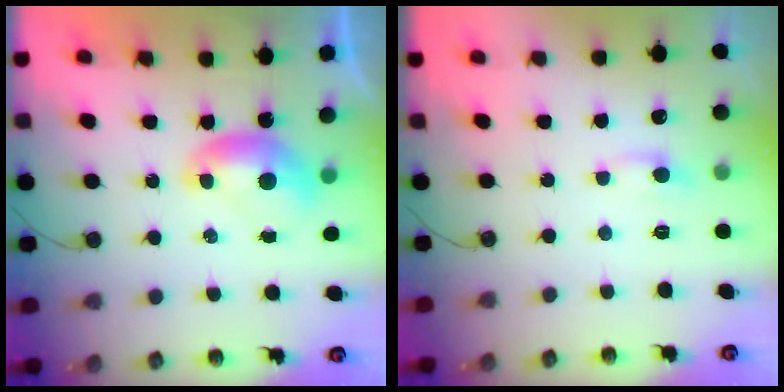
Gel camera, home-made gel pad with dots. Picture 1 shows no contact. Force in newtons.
{"total": 0.7, "press": 0.3, "slide": 0.6}